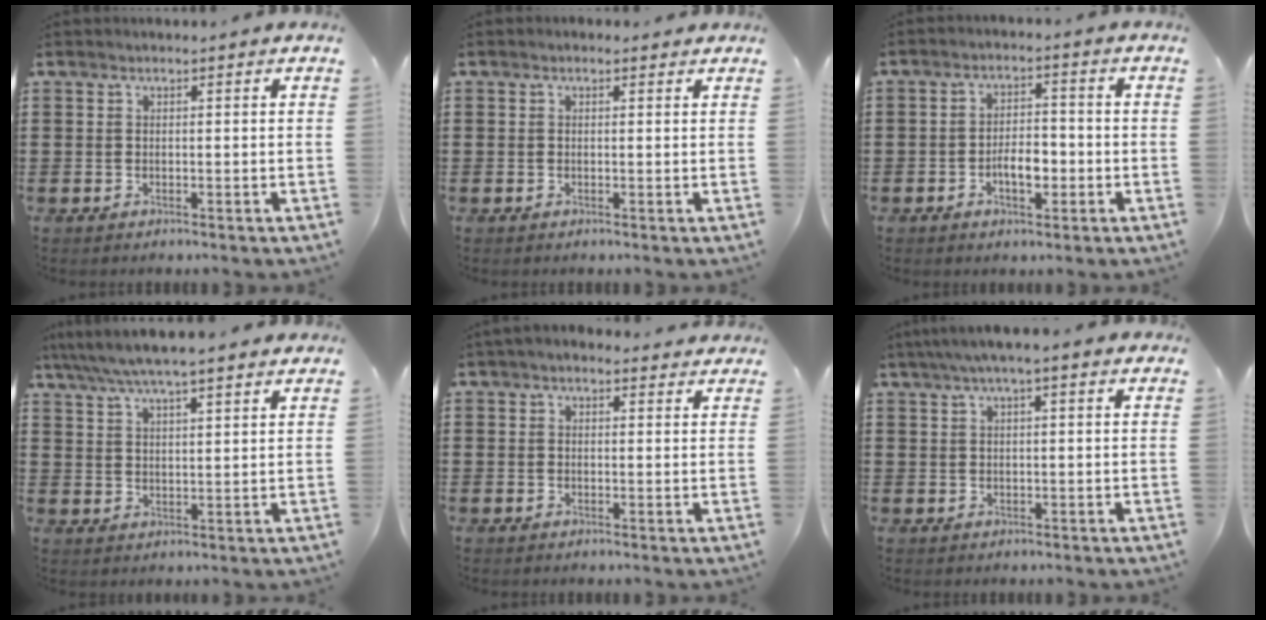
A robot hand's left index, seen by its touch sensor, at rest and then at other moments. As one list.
[{"total": 0.6, "force": [0.0, 0.6, 0.1], "torque": [-0.005, 0.006, 0.000]}, {"total": 4.6, "force": [-1.5, 2.2, 3.7], "torque": [-0.058, 0.005, -0.029]}, {"total": 5.4, "force": [4.7, 0.8, 2.5], "torque": [-0.063, -0.013, 0.082]}, {"total": 2.1, "force": [1.6, 1.3, 0.6], "torque": [-0.017, 0.006, 0.030]}, {"total": 3.1, "force": [1.6, 0.9, 2.4], "torque": [-0.049, 0.007, 0.028]}]